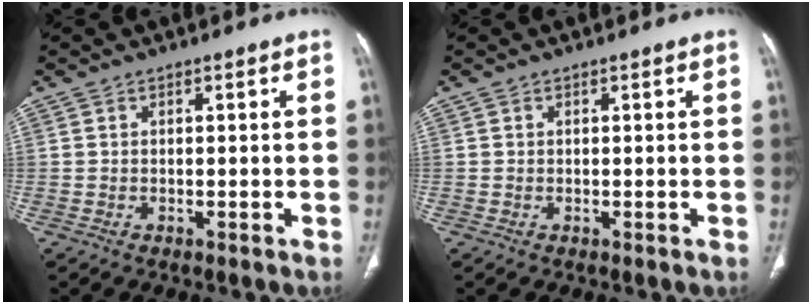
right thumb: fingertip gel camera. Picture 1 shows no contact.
{"total": 0.0}